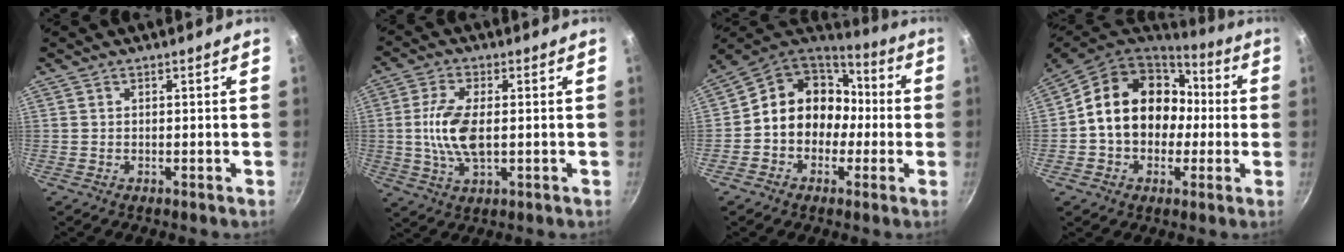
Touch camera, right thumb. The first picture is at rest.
{"total": 9.5, "force": [0.0, 4.5, 8.3], "torque": [-0.171, 0.002, -0.003]}
{"total": 14.4, "force": [-0.8, 12.5, 7.2], "torque": [-0.064, 0.047, -0.027]}
{"total": 18.8, "force": [0.4, 15.1, 11.1], "torque": [-0.153, 0.053, 0.004]}